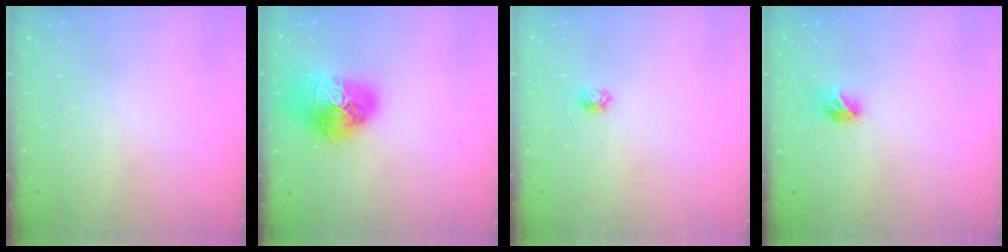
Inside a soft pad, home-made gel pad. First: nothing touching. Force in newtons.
{"total": 17.6, "press": 17.5, "slide": 1.7}
{"total": 3.6, "press": 3.6, "slide": 0.5}
{"total": 7.5, "press": 7.5, "slide": 0.1}